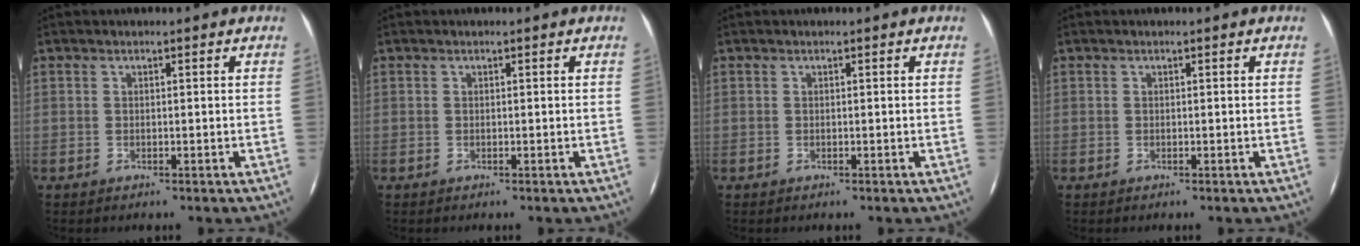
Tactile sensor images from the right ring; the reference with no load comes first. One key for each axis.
{"total": 0.0}
{"total": 0.0}
{"total": 0.0}